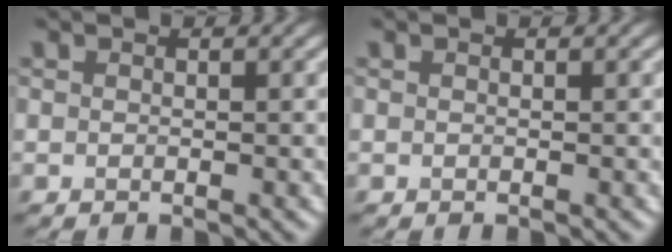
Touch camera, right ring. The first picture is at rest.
{"total": 0.0}